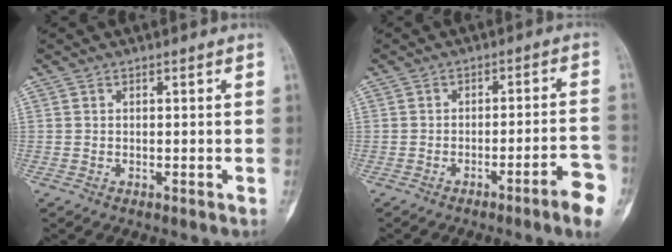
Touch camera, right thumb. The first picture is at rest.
{"total": 7.7, "force": [-4.1, 0.4, 6.5], "torque": [-0.083, 0.027, -0.052]}